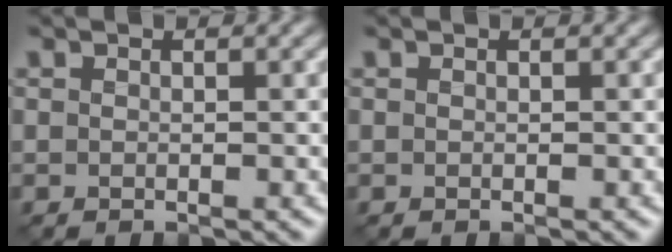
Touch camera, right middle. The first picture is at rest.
{"total": 0.0}